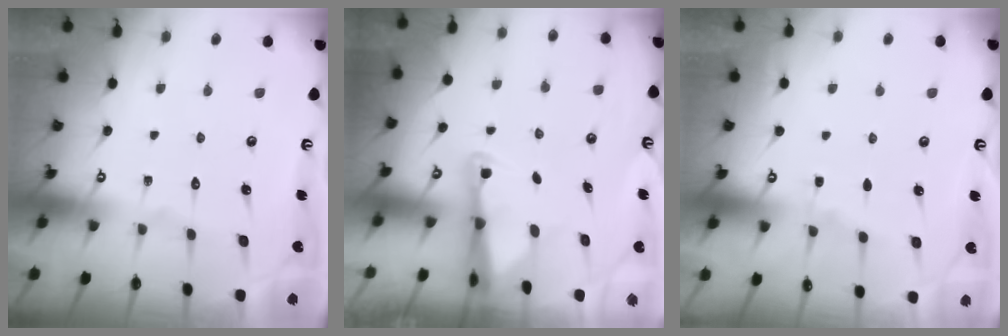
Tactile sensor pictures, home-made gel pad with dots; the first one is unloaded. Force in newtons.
{"total": 2.4, "press": 2.3, "slide": 0.5}
{"total": 1.6, "press": 1.6, "slide": 0.3}